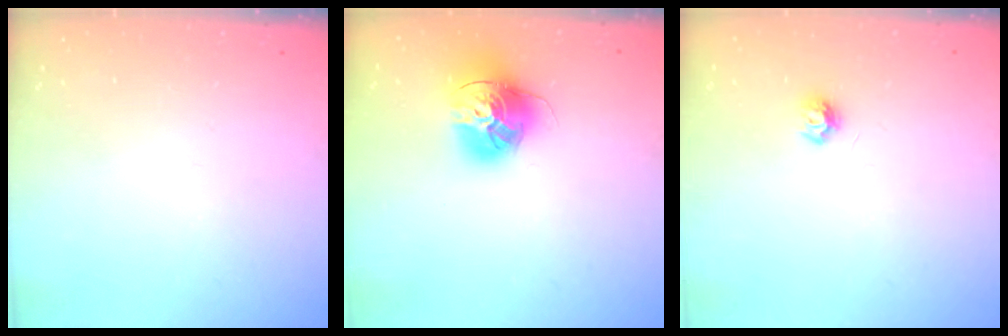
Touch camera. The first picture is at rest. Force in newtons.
{"total": 16.2, "press": 16.1, "slide": 1.8}
{"total": 4.7, "press": 4.7, "slide": 0.5}